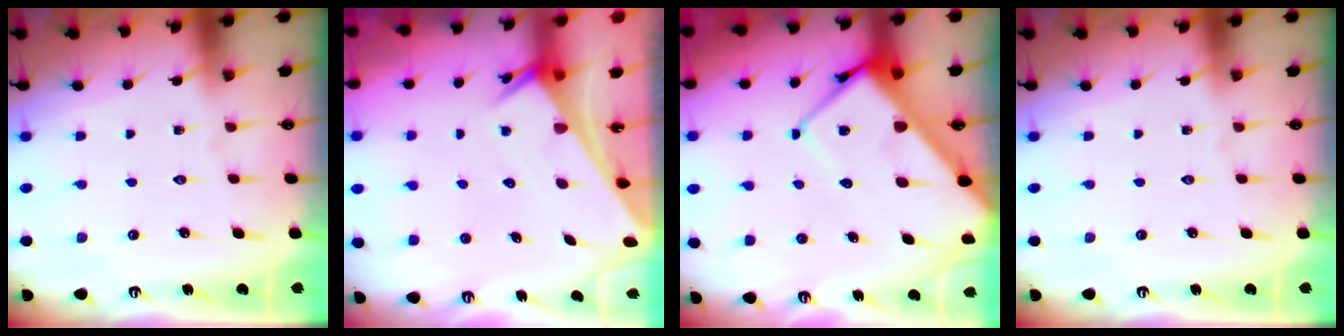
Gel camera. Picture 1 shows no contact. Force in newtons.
{"total": 2.6, "press": 2.6, "slide": 0.1}
{"total": 10.1, "press": 10.1, "slide": 0.9}
{"total": 0.0}